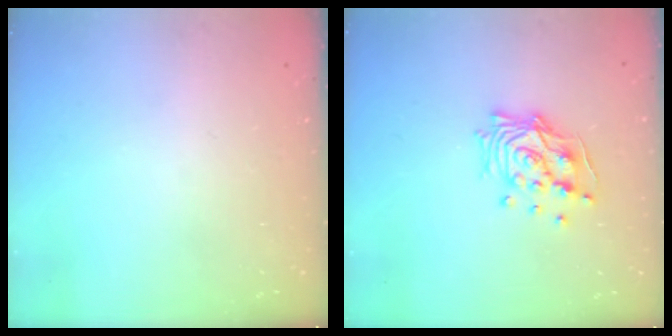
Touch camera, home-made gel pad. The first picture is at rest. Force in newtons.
{"total": 13.7, "press": 13.6, "slide": 1.7}